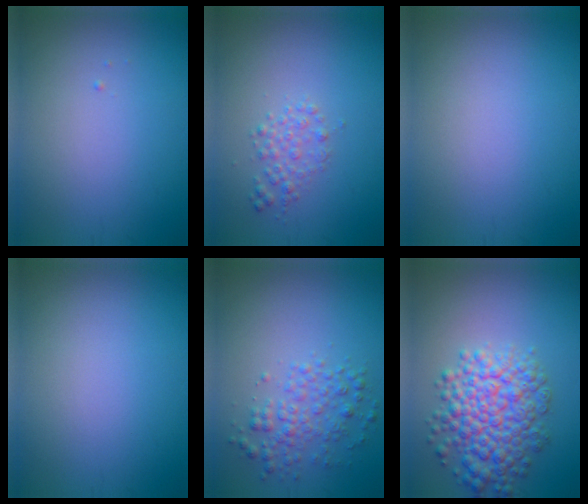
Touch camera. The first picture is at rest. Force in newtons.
{"total": 1.7, "press": 1.7, "slide": 0.0}
{"total": 0.0}
{"total": 0.0}
{"total": 2.9, "press": 2.9, "slide": 0.0}
{"total": 6.9, "press": 6.9, "slide": 0.3}